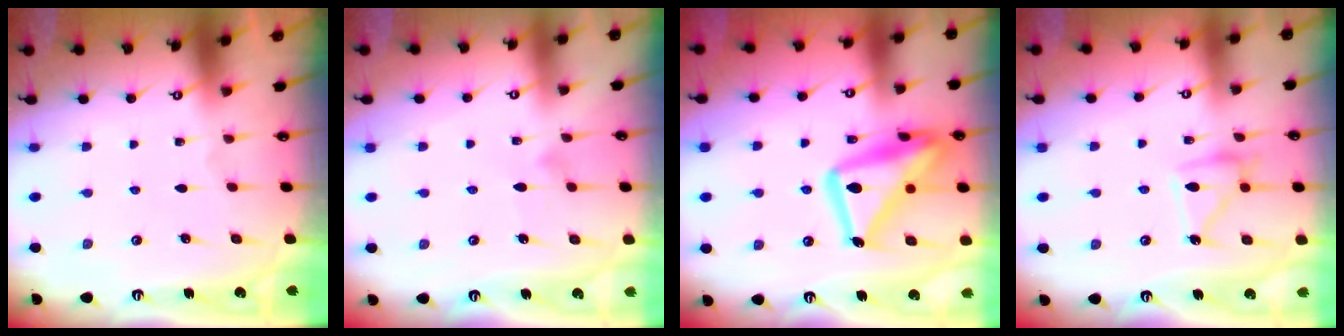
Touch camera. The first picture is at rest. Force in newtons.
{"total": 7.2, "press": 7.2, "slide": 0.3}
{"total": 20.8, "press": 20.8, "slide": 1.5}
{"total": 12.0, "press": 12.0, "slide": 1.0}